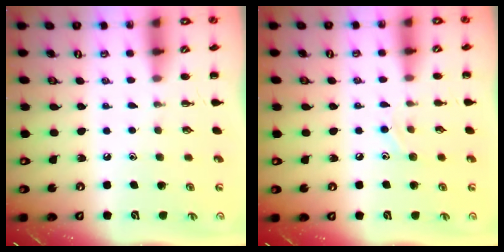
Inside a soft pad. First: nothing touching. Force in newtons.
{"total": 6.0, "press": 5.8, "slide": 1.6}